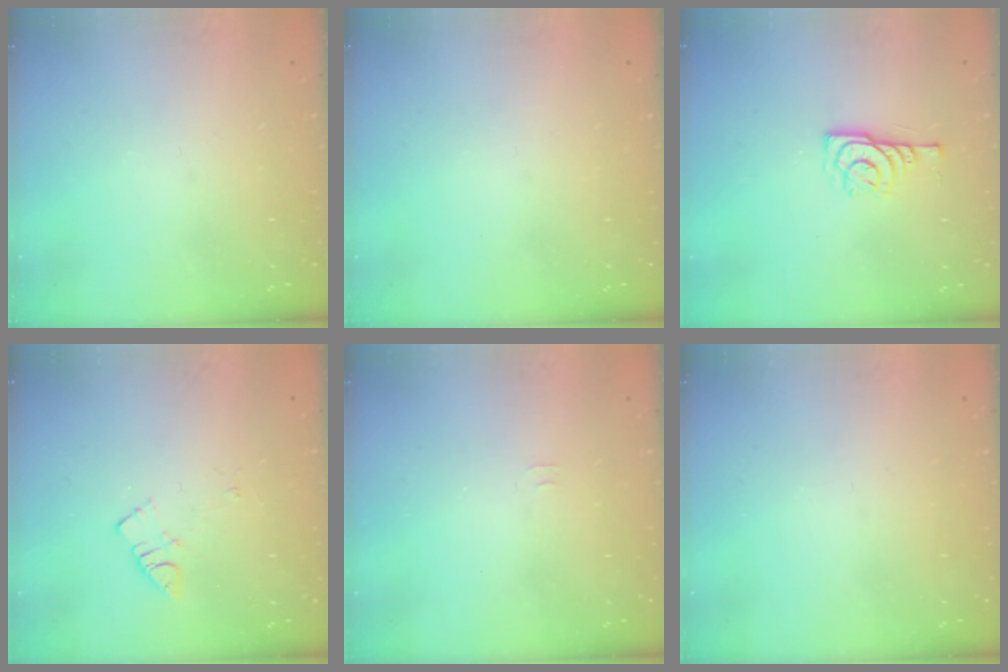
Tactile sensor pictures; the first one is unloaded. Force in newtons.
{"total": 0.0}
{"total": 7.7, "press": 7.7, "slide": 0.5}
{"total": 5.2, "press": 5.1, "slide": 0.8}
{"total": 3.2, "press": 3.1, "slide": 0.4}
{"total": 0.0}